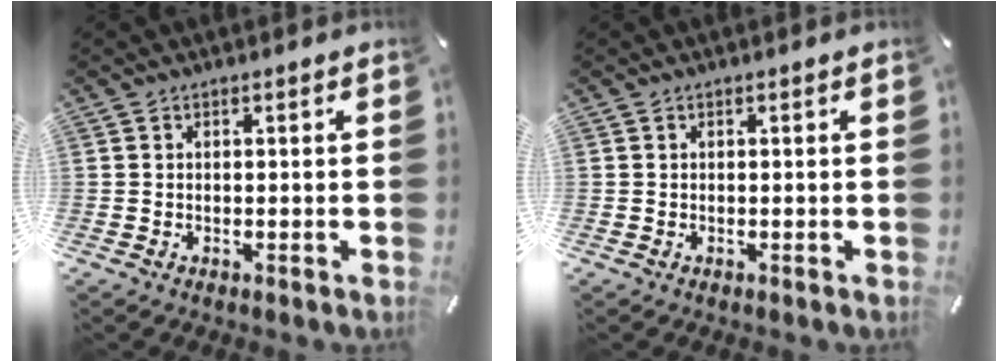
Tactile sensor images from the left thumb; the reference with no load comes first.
{"total": 0.0}